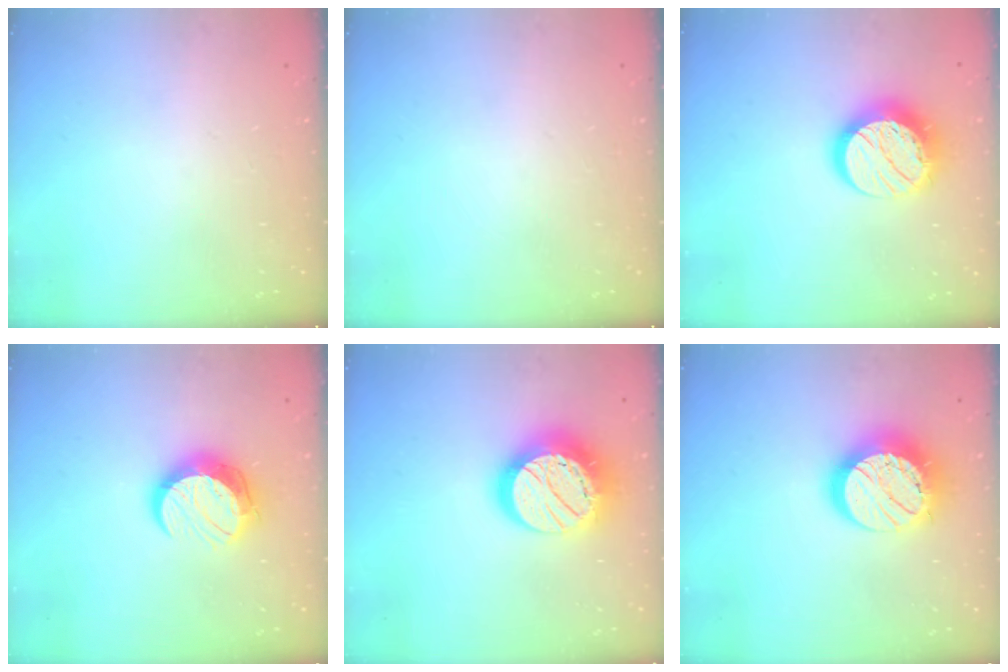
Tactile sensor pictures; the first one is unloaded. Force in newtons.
{"total": 0.0}
{"total": 15.1, "press": 15.1, "slide": 0.8}
{"total": 11.3, "press": 11.3, "slide": 0.9}
{"total": 19.5, "press": 19.4, "slide": 1.4}
{"total": 16.5, "press": 16.5, "slide": 1.0}